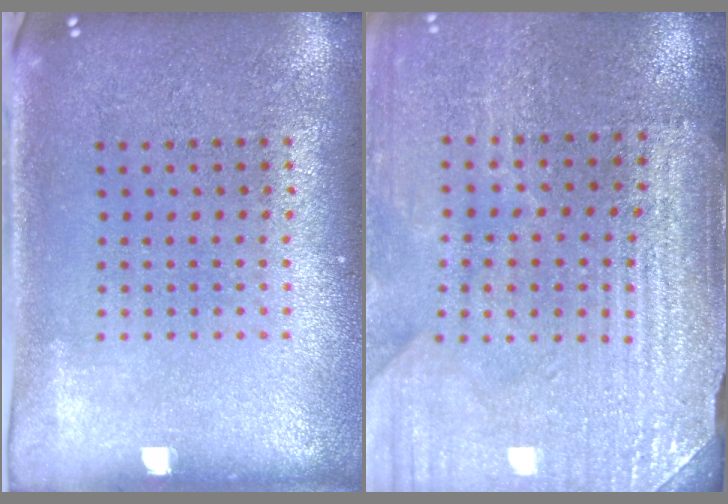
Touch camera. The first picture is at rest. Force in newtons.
{"total": 3.4, "press": 3.3, "slide": 0.6}